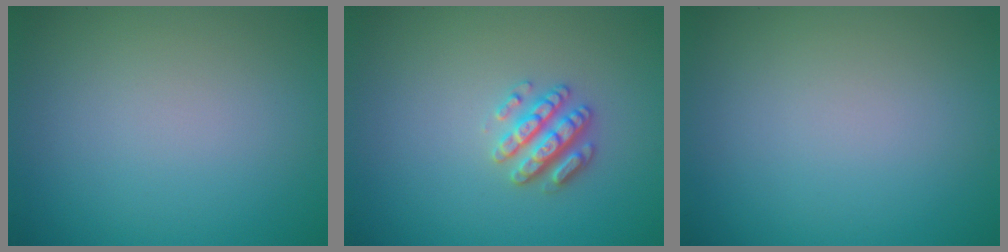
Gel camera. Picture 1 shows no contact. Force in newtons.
{"total": 2.8, "press": 2.7, "slide": 0.6}
{"total": 0.0}